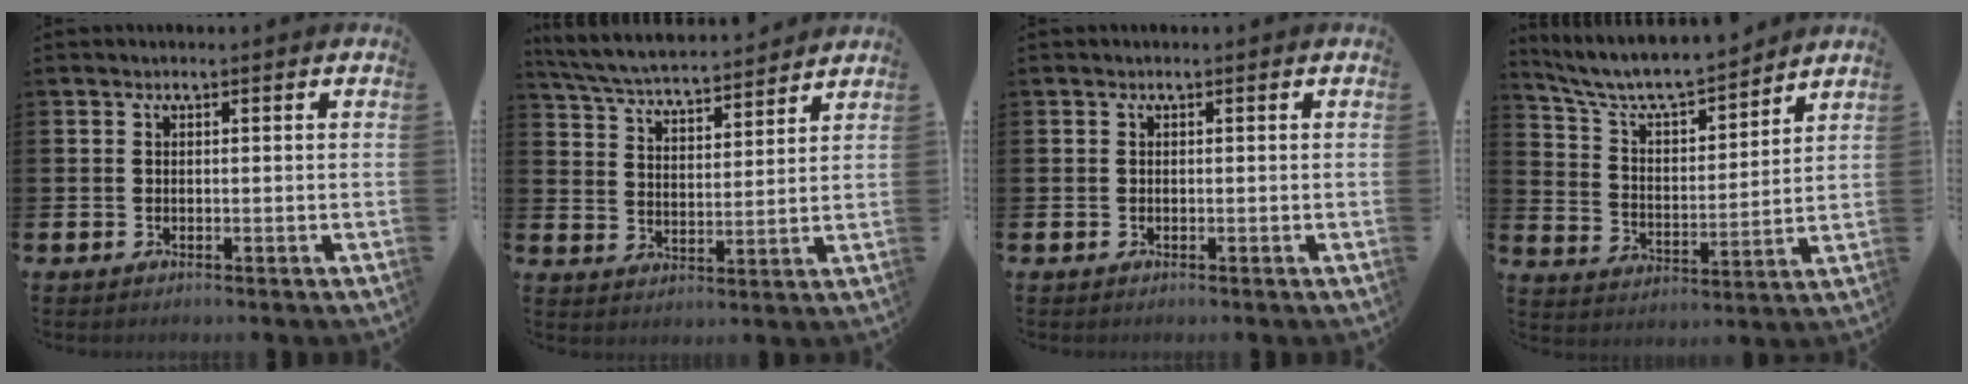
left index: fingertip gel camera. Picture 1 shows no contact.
{"total": 5.7, "force": [5.5, 0.5, 1.2], "torque": [-0.051, -0.041, 0.095]}
{"total": 0.0}
{"total": 7.6, "force": [7.1, 1.4, 2.3], "torque": [-0.084, -0.054, 0.122]}